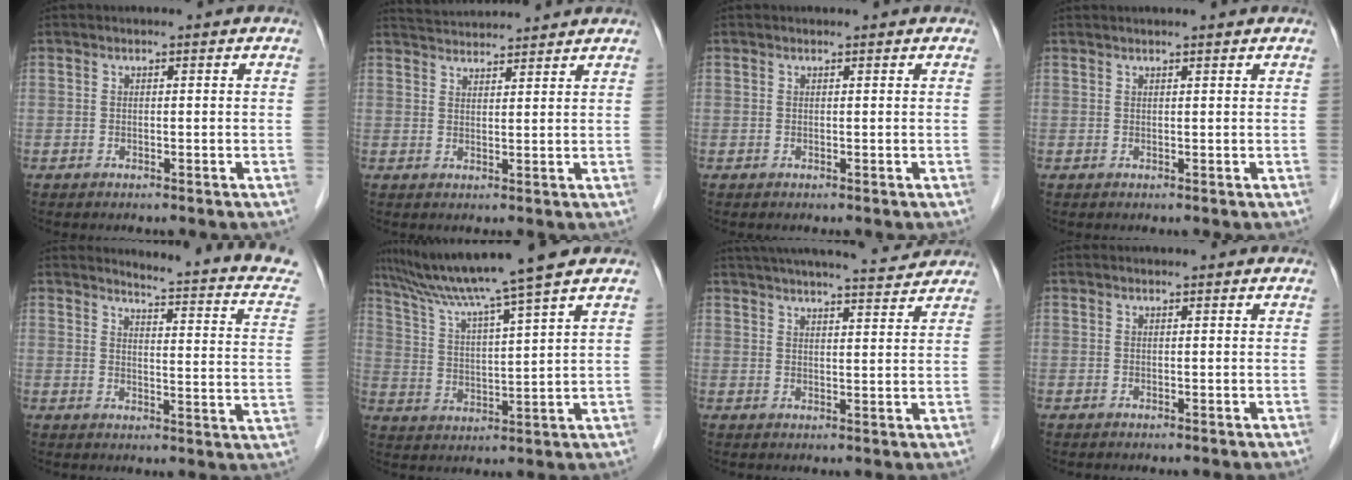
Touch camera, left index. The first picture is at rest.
{"total": 7.4, "force": [7.3, 0.0, 1.4], "torque": [-0.032, 0.033, 0.112]}
{"total": 0.8, "force": [0.8, 0.2, 0.1], "torque": [-0.010, 0.006, 0.011]}
{"total": 2.7, "force": [2.5, -0.3, 0.9], "torque": [-0.011, 0.015, 0.036]}
{"total": 13.8, "force": [13.0, 0.8, 4.7], "torque": [-0.050, -0.070, 0.124]}
{"total": 13.4, "force": [11.1, -1.8, 7.2], "torque": [-0.131, 0.014, 0.186]}
{"total": 15.1, "force": [13.9, 1.3, 5.6], "torque": [-0.090, 0.021, 0.188]}
{"total": 1.2, "force": [1.2, 0.1, 0.1], "torque": [-0.012, 0.007, 0.015]}